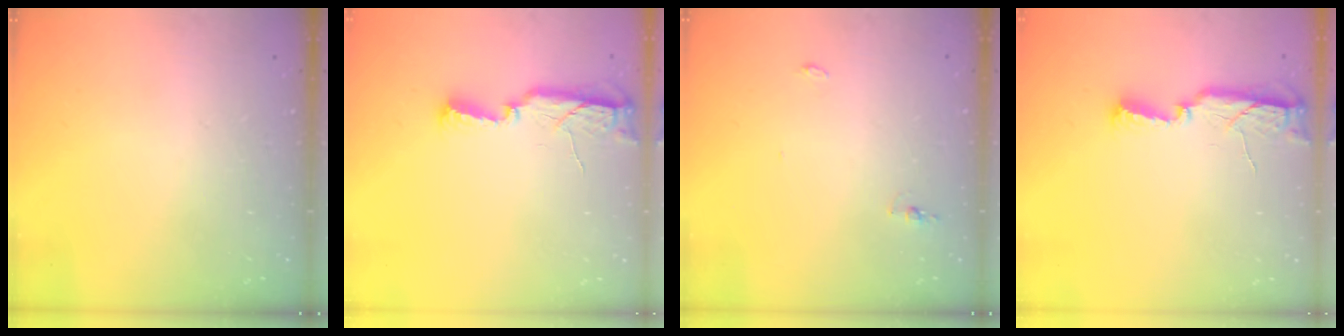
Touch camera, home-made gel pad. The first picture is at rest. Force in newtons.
{"total": 9.5, "press": 8.0, "slide": 5.2}
{"total": 7.7, "press": 4.4, "slide": 6.4}
{"total": 9.5, "press": 8.0, "slide": 5.2}